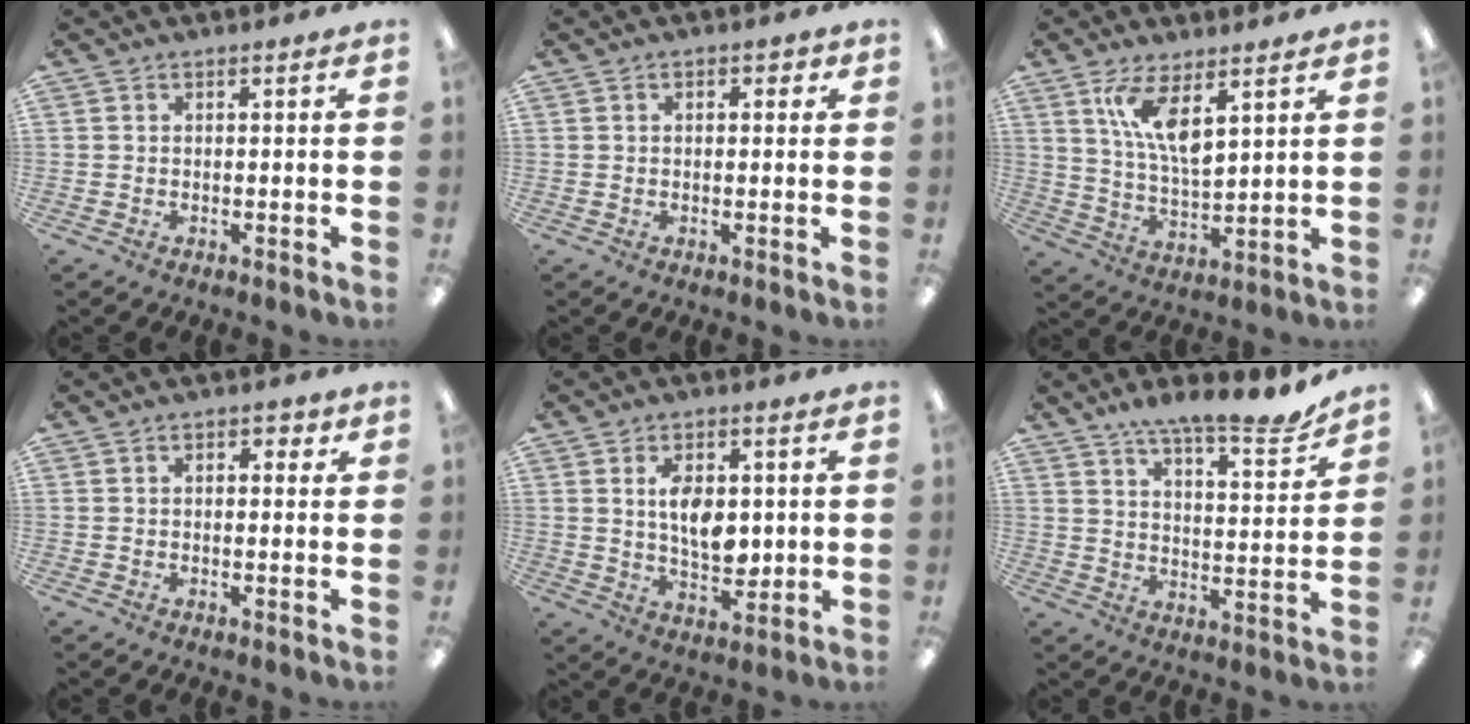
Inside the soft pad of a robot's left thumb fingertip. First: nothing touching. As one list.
[{"total": 2.0, "force": [0.6, 1.2, 1.5], "torque": [-0.021, 0.003, 0.008]}, {"total": 10.5, "force": [6.3, 3.3, 7.6], "torque": [-0.154, -0.022, 0.113]}, {"total": 2.7, "force": [1.0, 1.6, 1.9], "torque": [-0.014, -0.003, 0.010]}, {"total": 8.5, "force": [1.8, 5.3, 6.5], "torque": [-0.102, -0.002, 0.028]}, {"total": 10.6, "force": [9.5, 1.9, 4.3], "torque": [-0.071, -0.066, 0.167]}]